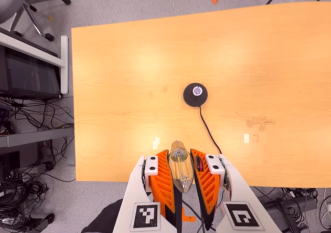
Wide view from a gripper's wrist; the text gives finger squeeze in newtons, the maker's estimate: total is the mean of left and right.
{"total": 22.4, "left": 25.3, "right": 19.6}